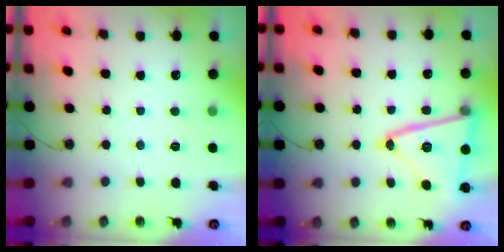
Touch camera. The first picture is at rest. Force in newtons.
{"total": 19.0, "press": 18.9, "slide": 1.7}